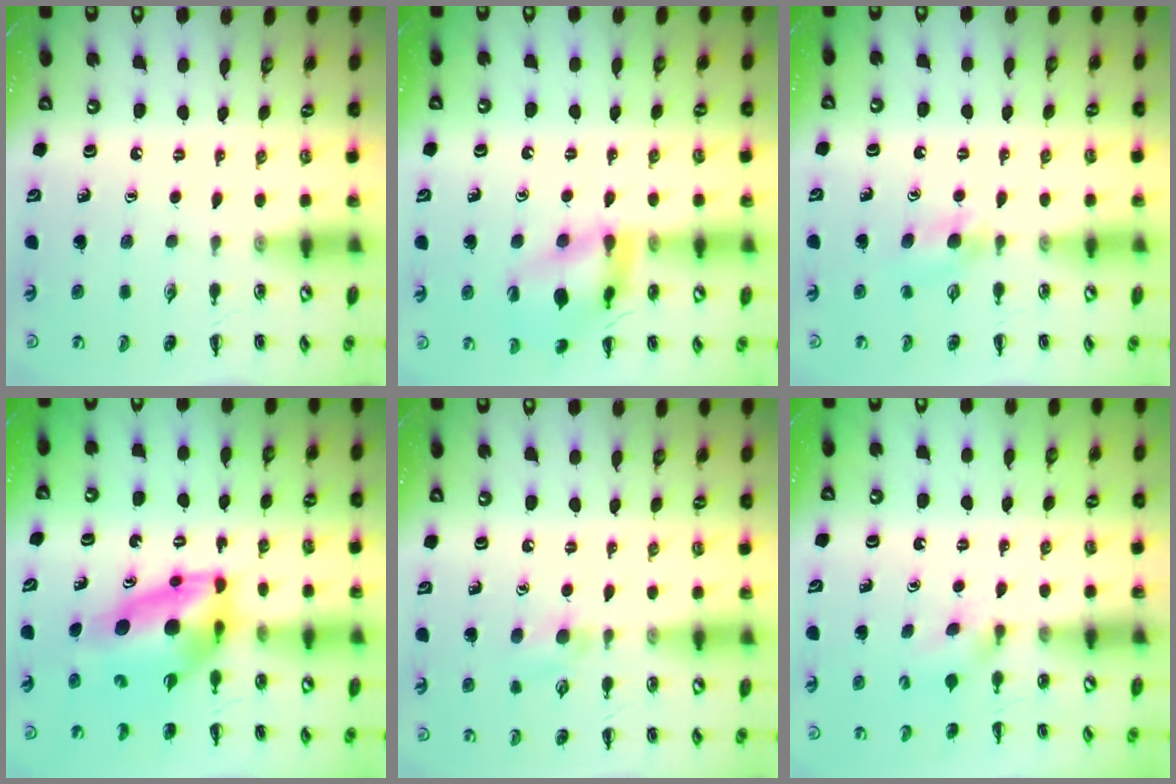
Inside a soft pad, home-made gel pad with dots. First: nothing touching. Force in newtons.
{"total": 16.0, "press": 15.9, "slide": 1.6}
{"total": 3.8, "press": 3.6, "slide": 1.3}
{"total": 8.4, "press": 8.0, "slide": 2.7}
{"total": 6.1, "press": 5.7, "slide": 2.0}
{"total": 2.5, "press": 2.4, "slide": 0.9}